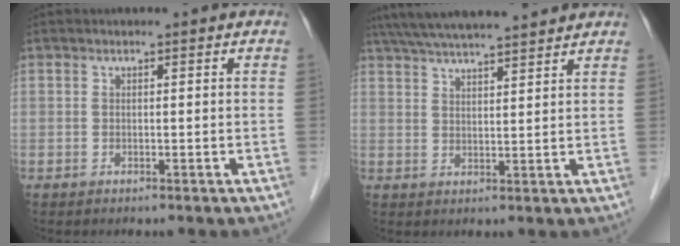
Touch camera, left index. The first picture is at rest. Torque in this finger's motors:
{"motor_torque": [0.12, -0.39, 0.65, 0.16]}